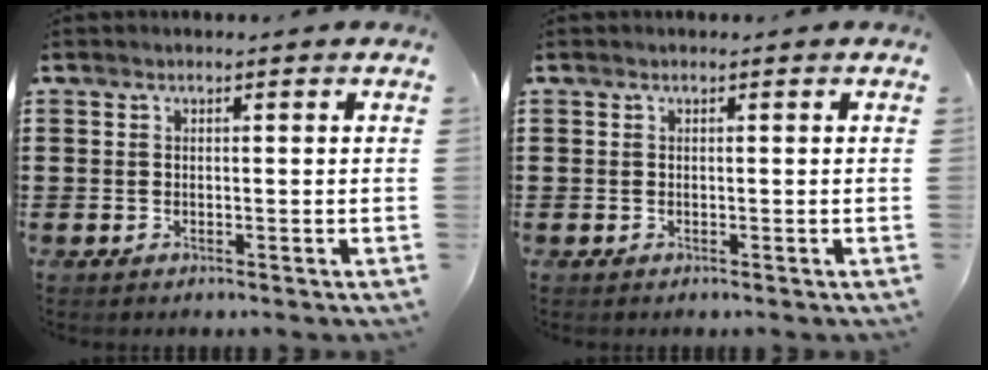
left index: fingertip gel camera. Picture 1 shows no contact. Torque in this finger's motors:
{"motor_torque": [0.00, 0.00, 0.00, 0.00]}